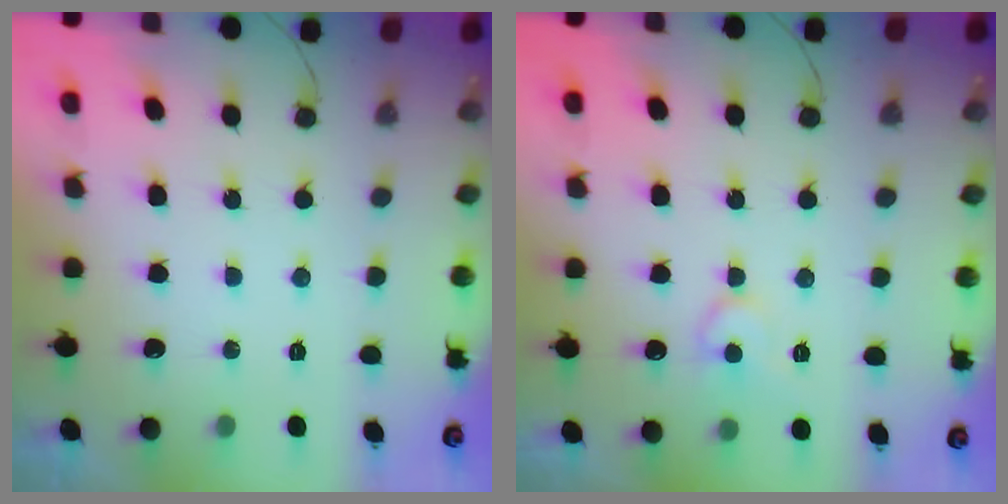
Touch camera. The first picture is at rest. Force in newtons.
{"total": 7.6, "press": 7.5, "slide": 0.8}